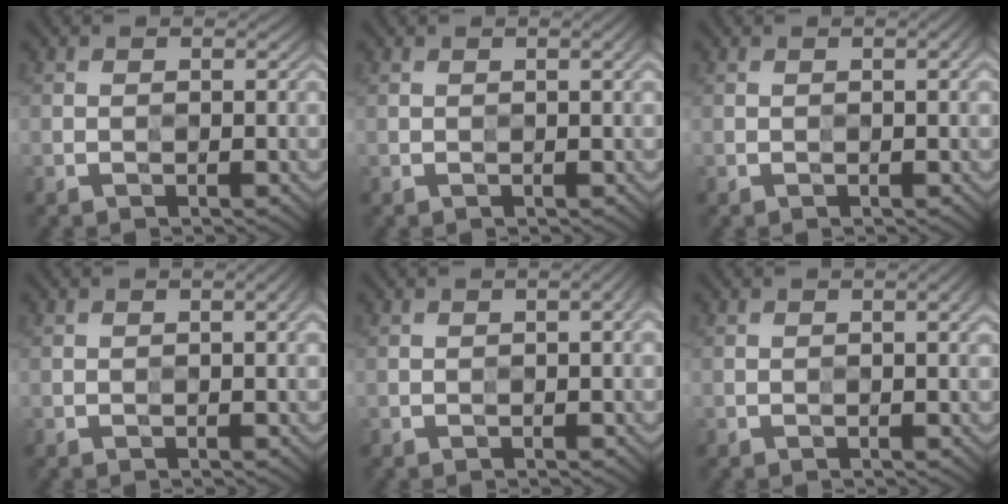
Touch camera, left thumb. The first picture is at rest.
{"total": 1.6, "force": [0.5, 0.3, 1.5], "torque": [-0.025, 0.005, 0.006]}
{"total": 1.5, "force": [0.3, 0.2, 1.4], "torque": [-0.023, 0.004, 0.004]}
{"total": 1.6, "force": [0.3, 0.3, 1.5], "torque": [-0.024, 0.005, 0.004]}
{"total": 1.9, "force": [0.2, 0.4, 1.8], "torque": [-0.025, 0.006, 0.001]}
{"total": 1.8, "force": [0.5, 0.3, 1.7], "torque": [-0.028, 0.005, 0.007]}